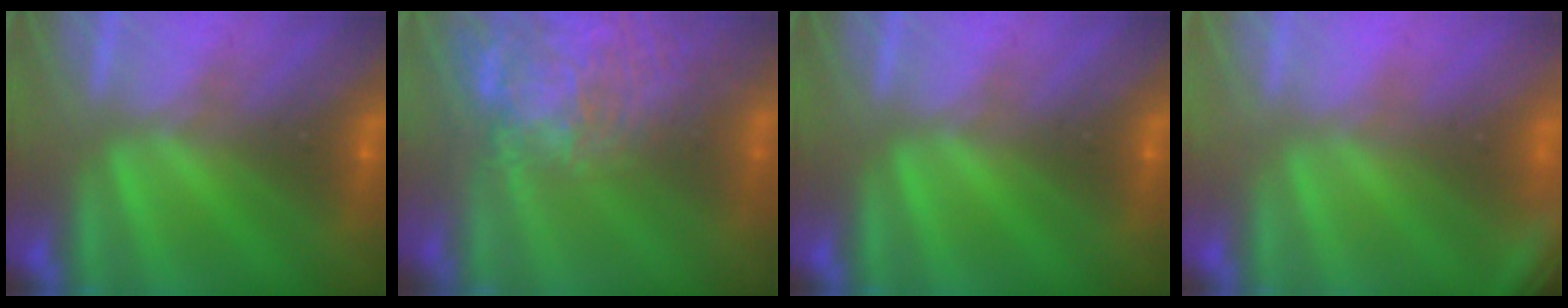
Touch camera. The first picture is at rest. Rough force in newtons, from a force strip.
{"total": 8.7}
{"total": 0.0}
{"total": 2.7}